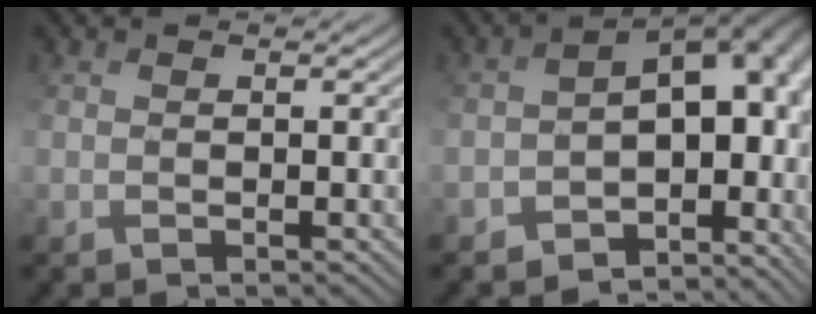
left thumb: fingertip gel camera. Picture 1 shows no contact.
{"total": 13.2, "force": [-3.0, 7.6, 10.4], "torque": [-0.147, -0.027, -0.004]}